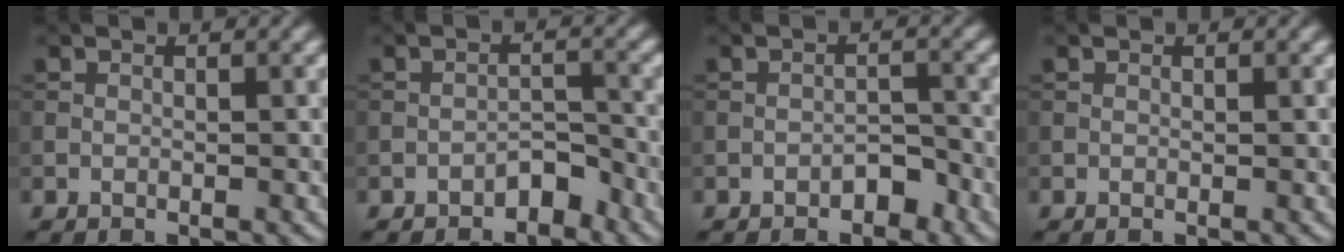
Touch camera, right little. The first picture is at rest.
{"total": 2.3, "force": [-1.8, 1.0, 1.0], "torque": [-0.011, 0.012, -0.031]}
{"total": 2.0, "force": [-1.4, 1.0, 1.1], "torque": [-0.013, 0.008, -0.023]}
{"total": 0.0}